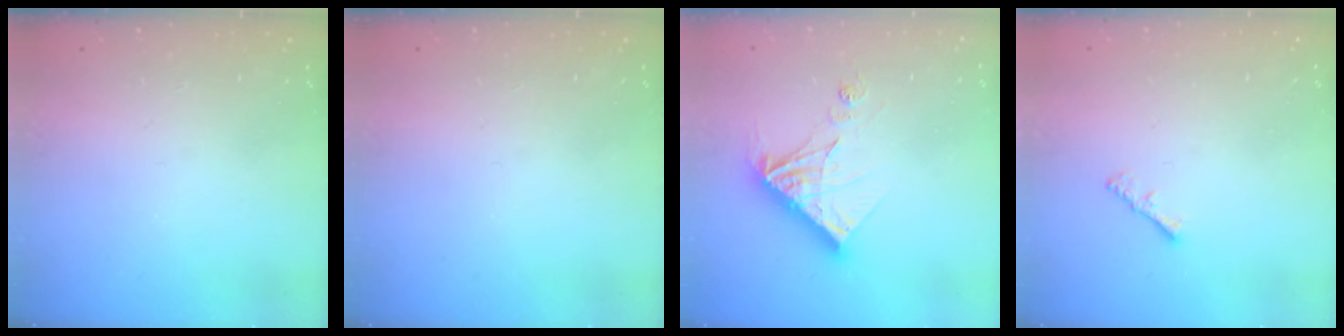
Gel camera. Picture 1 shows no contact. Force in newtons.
{"total": 0.0}
{"total": 14.1, "press": 14.0, "slide": 1.5}
{"total": 1.3, "press": 1.3, "slide": 0.4}